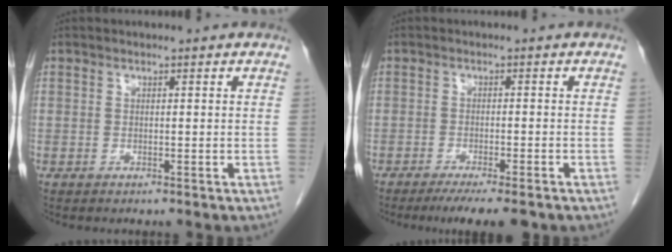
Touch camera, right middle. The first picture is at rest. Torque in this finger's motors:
{"motor_torque": [0.63, -0.51, 0.09, 0.03]}